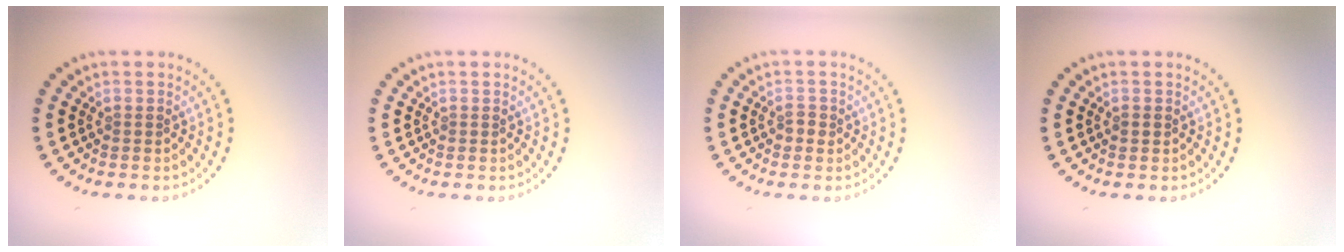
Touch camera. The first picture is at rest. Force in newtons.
{"total": 0.0}
{"total": 1.2, "press": 1.1, "slide": 0.2}
{"total": 0.8, "press": 0.8, "slide": 0.1}